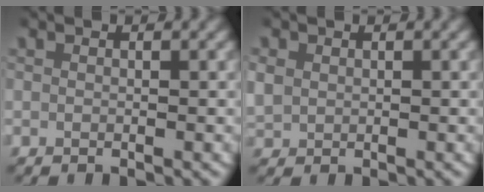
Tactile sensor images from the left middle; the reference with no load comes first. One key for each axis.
{"total": 2.4, "fx": 0.5, "fy": 2.1, "fz": 1.0, "tx": -0.036, "ty": -0.003, "tz": 0.015}